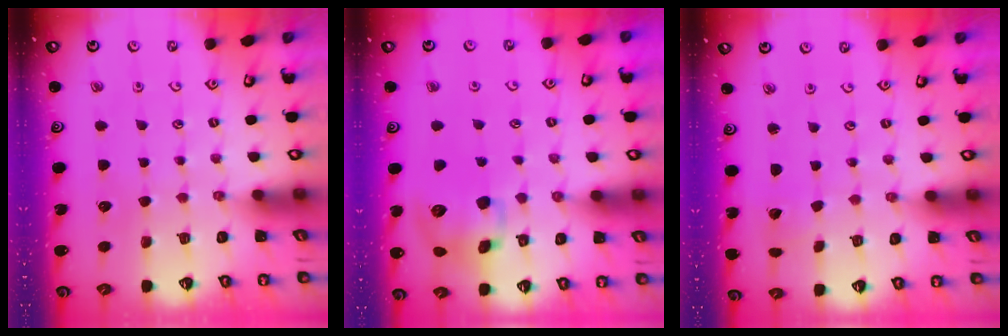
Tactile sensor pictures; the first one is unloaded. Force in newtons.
{"total": 11.0, "press": 10.8, "slide": 1.8}
{"total": 1.7, "press": 1.7, "slide": 0.1}